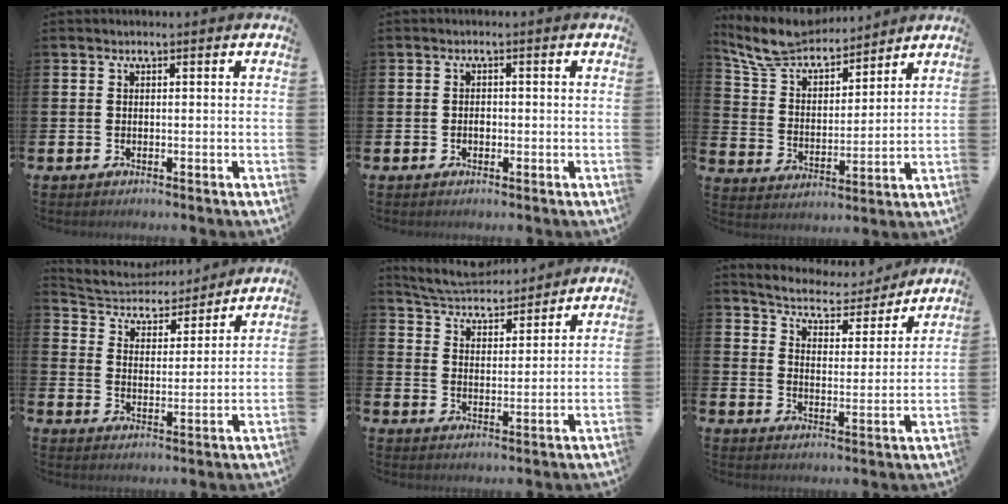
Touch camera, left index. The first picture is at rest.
{"total": 0.9, "force": [-0.2, 0.7, 0.5], "torque": [-0.010, 0.003, -0.005]}
{"total": 8.3, "force": [7.6, 2.5, 2.3], "torque": [-0.089, -0.047, 0.137]}
{"total": 5.4, "force": [5.1, 1.7, 0.3], "torque": [-0.043, -0.042, 0.085]}
{"total": 5.7, "force": [5.6, 1.0, 0.5], "torque": [-0.042, -0.036, 0.099]}
{"total": 5.5, "force": [5.3, 1.1, 0.7], "torque": [-0.039, -0.047, 0.087]}